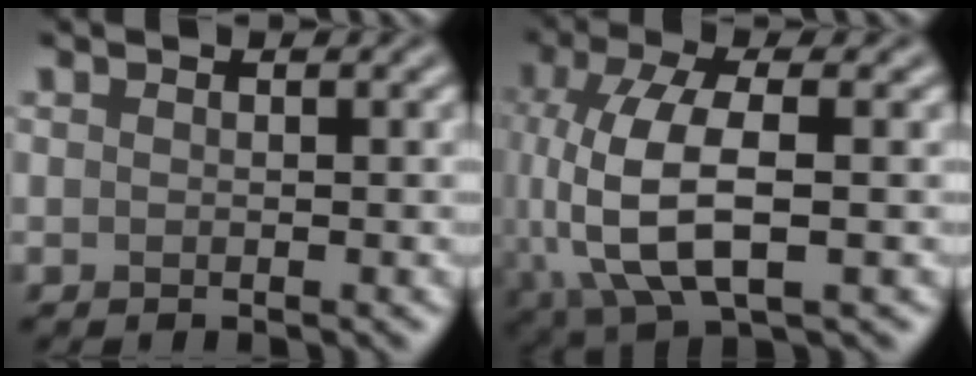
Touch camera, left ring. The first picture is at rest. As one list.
[{"total": 8.8, "force": [-0.5, 3.8, 7.9], "torque": [-0.173, 0.001, -0.012]}]